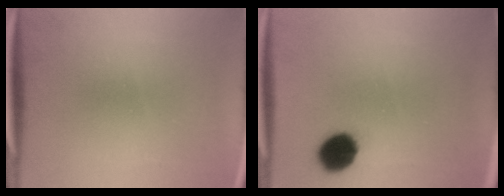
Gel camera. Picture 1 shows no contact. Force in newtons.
{"total": 8.7}